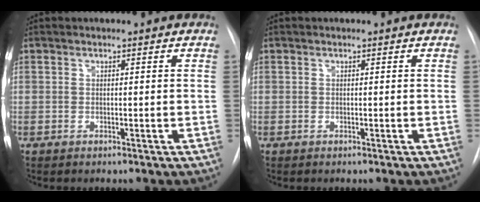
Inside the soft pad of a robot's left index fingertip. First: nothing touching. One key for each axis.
{"total": 0.0}